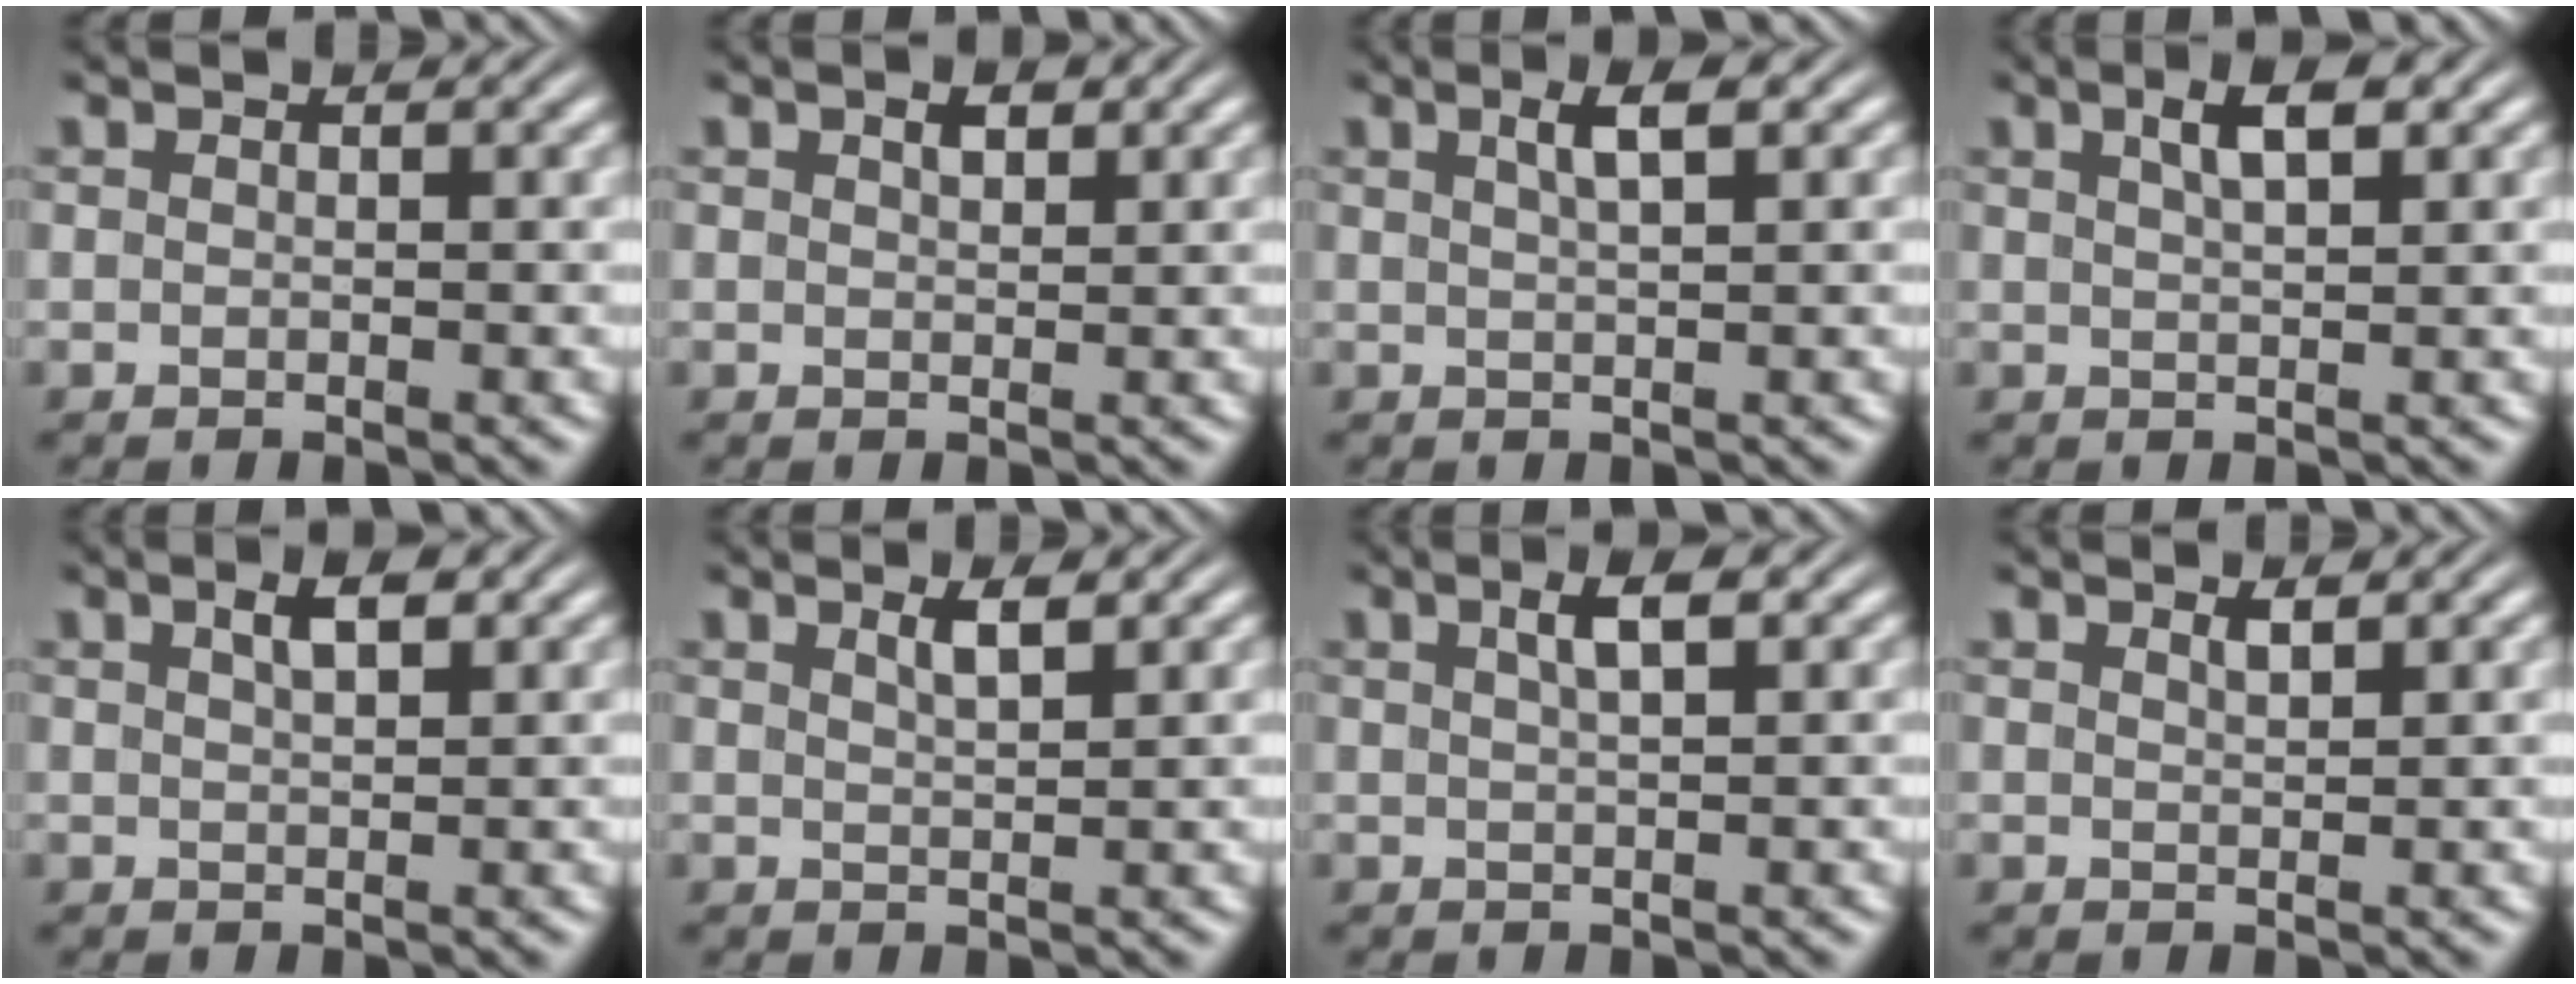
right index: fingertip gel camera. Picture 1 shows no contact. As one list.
[{"total": 1.1, "force": [0.5, 0.3, 0.9], "torque": [-0.010, -0.002, 0.012]}, {"total": 2.2, "force": [1.0, 0.0, 1.9], "torque": [-0.031, 0.005, 0.020]}, {"total": 2.7, "force": [1.3, 0.5, 2.4], "torque": [-0.036, 0.006, 0.024]}, {"total": 2.2, "force": [1.0, 0.5, 1.9], "torque": [-0.025, 0.004, 0.018]}, {"total": 1.5, "force": [0.8, -0.2, 1.3], "torque": [-0.019, -0.003, 0.020]}, {"total": 2.3, "force": [0.9, 0.3, 2.1], "torque": [-0.032, 0.007, 0.017]}, {"total": 0.8, "force": [0.5, -0.3, 0.5], "torque": [-0.005, -0.005, 0.013]}]